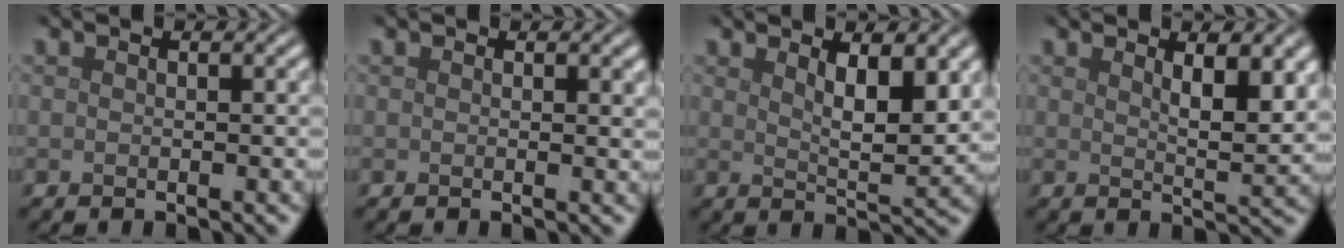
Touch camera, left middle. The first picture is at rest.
{"total": 0.7, "force": [0.4, 0.0, 0.5], "torque": [-0.003, 0.000, 0.006]}
{"total": 4.4, "force": [2.0, 1.2, 3.7], "torque": [-0.061, -0.010, 0.037]}
{"total": 4.2, "force": [1.9, 1.1, 3.5], "torque": [-0.050, -0.006, 0.033]}